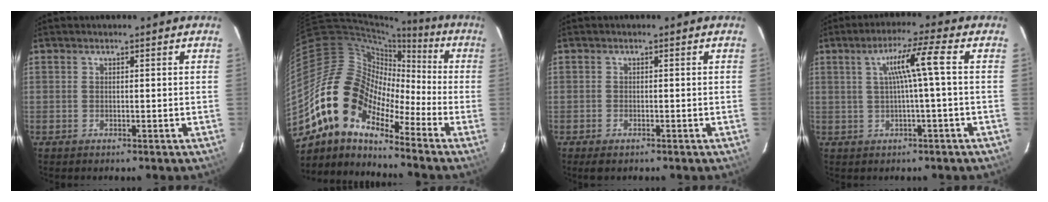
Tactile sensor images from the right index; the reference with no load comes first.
{"total": 14.3, "force": [-9.3, 7.5, 7.8], "torque": [-0.132, 0.013, -0.201]}
{"total": 1.8, "force": [-1.3, 0.8, 0.9], "torque": [-0.020, -0.005, -0.025]}
{"total": 6.1, "force": [0.4, -1.1, 6.0], "torque": [-0.107, 0.007, 0.014]}